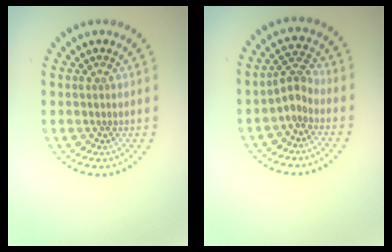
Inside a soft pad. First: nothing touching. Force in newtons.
{"total": 2.1, "press": 1.5, "slide": 1.4}